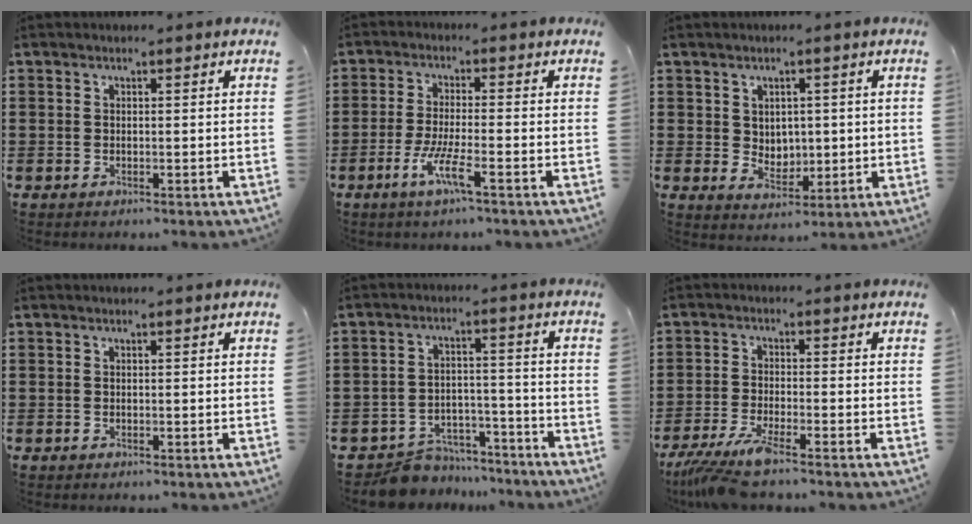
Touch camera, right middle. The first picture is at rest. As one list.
[{"total": 5.8, "force": [-3.1, 0.5, 4.8], "torque": [-0.099, -0.010, -0.057]}, {"total": 3.4, "force": [1.6, 2.8, 1.2], "torque": [-0.020, -0.004, 0.026]}, {"total": 0.0}, {"total": 6.4, "force": [-6.2, 1.5, 0.5], "torque": [-0.011, 0.019, -0.122]}, {"total": 5.9, "force": [-4.7, -0.2, 3.5], "torque": [-0.092, -0.030, -0.095]}]